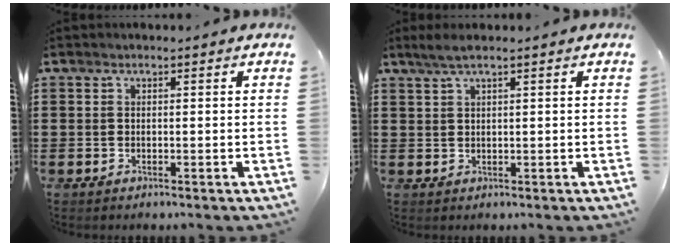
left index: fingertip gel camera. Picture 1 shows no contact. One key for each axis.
{"total": 2.2, "fx": 1.3, "fy": 0.1, "fz": 1.7, "tx": -0.034, "ty": 0.000, "tz": 0.024}